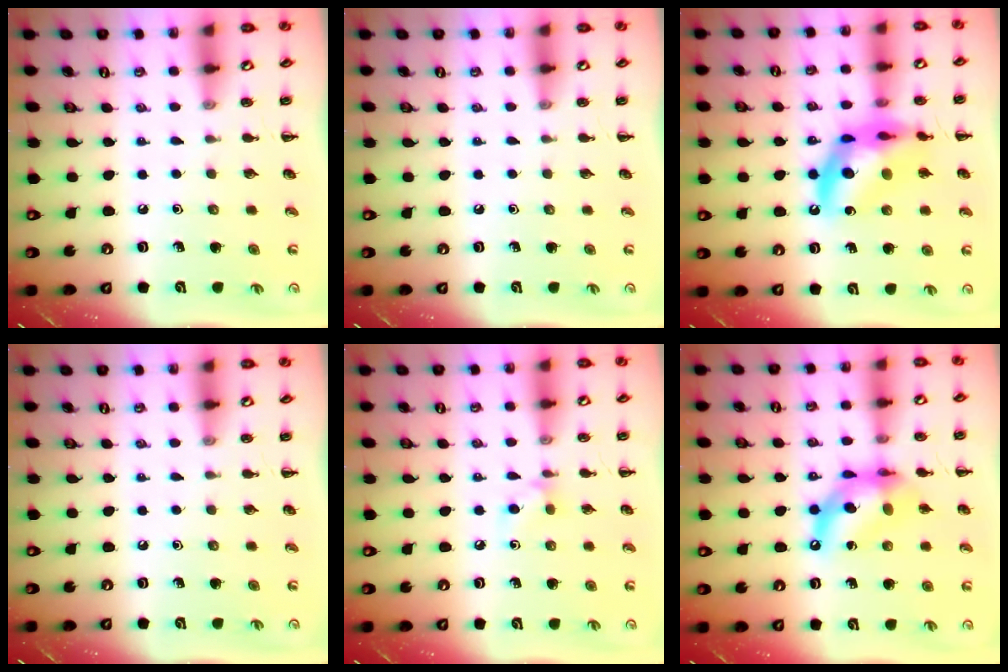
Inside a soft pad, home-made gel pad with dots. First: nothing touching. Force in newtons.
{"total": 0.0}
{"total": 15.7, "press": 15.2, "slide": 3.9}
{"total": 0.0}
{"total": 5.9, "press": 5.6, "slide": 1.8}
{"total": 12.6, "press": 12.1, "slide": 3.4}